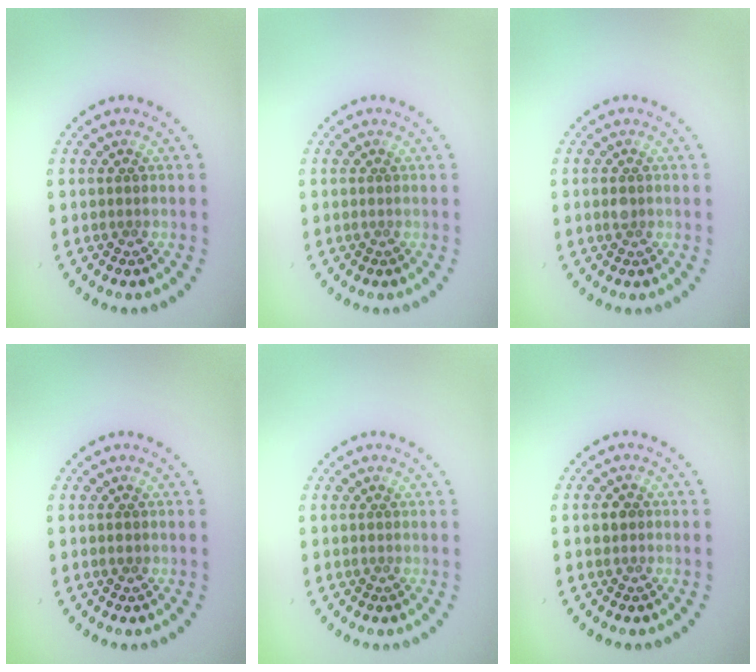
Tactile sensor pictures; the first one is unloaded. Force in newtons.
{"total": 0.0}
{"total": 1.0, "press": 1.0, "slide": 0.1}
{"total": 0.7, "press": 0.6, "slide": 0.1}
{"total": 0.0}
{"total": 1.3, "press": 1.2, "slide": 0.4}